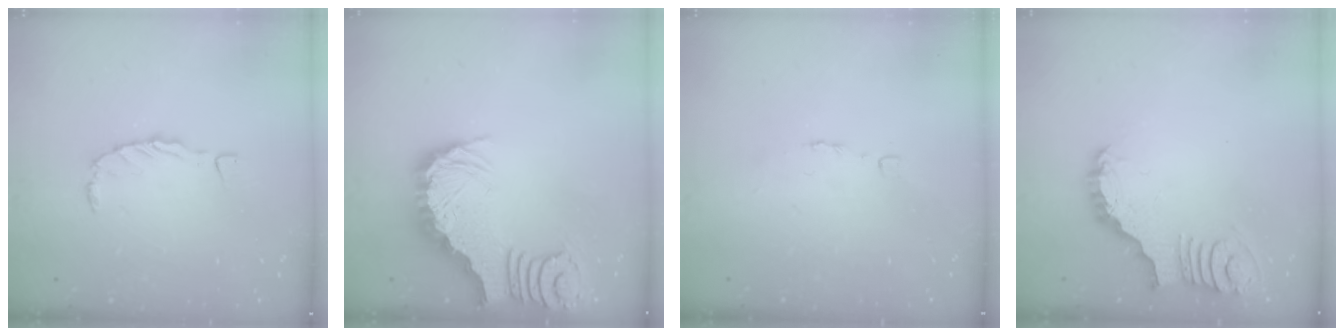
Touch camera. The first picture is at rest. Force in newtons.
{"total": 3.8, "press": 3.7, "slide": 0.7}
{"total": 1.8, "press": 1.8, "slide": 0.1}
{"total": 3.0, "press": 3.0, "slide": 0.6}